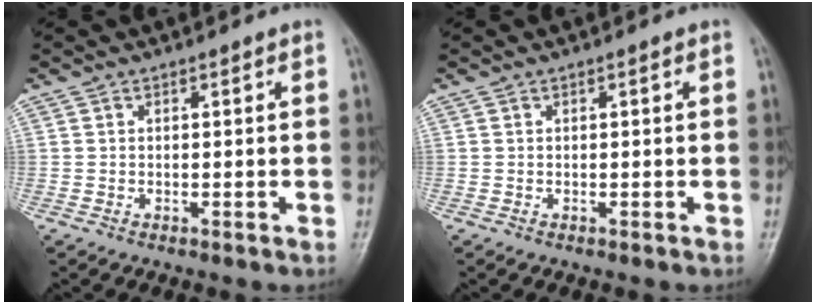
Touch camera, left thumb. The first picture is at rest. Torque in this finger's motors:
{"motor_torque": [0.04, -0.06, 0.03, 0.08, -0.01]}